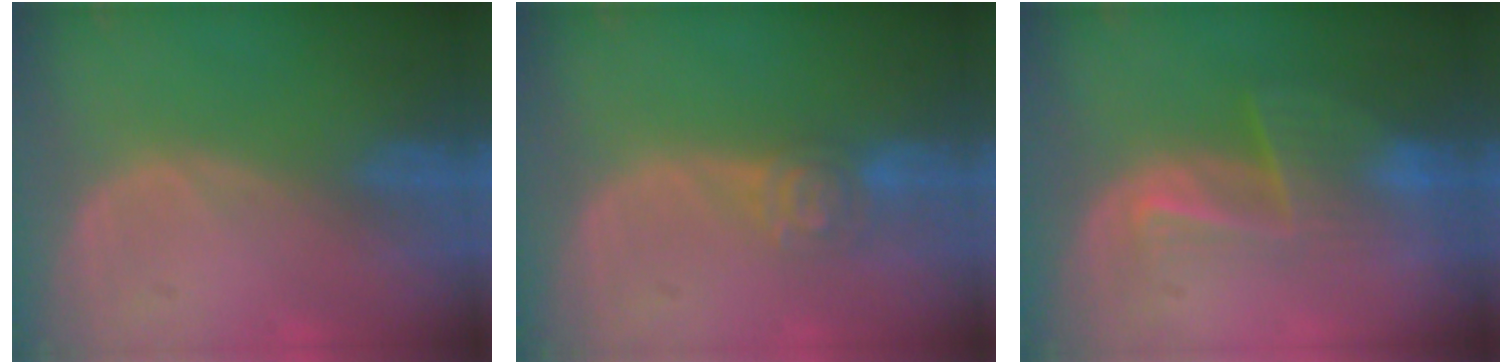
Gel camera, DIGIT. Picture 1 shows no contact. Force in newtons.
{"total": 4.6, "press": 4.0, "slide": 2.3}
{"total": 6.4, "press": 5.7, "slide": 2.9}